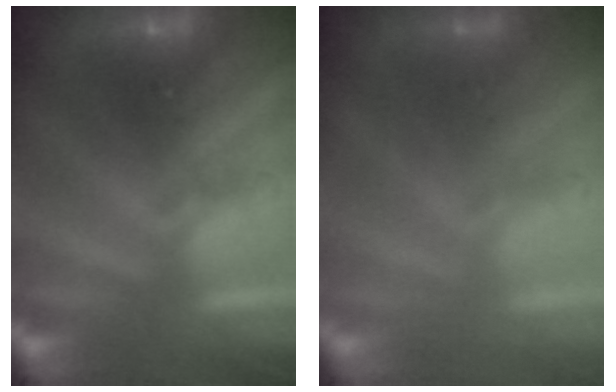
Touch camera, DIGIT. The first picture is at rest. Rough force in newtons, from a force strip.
{"total": 2.0}